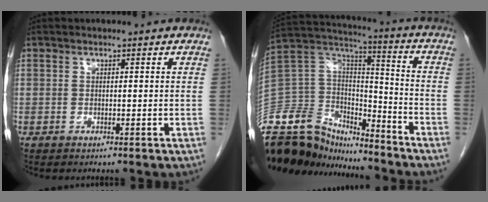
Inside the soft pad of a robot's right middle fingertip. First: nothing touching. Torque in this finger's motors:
{"motor_torque": [1.13, -1.01, 1.05, 0.21]}